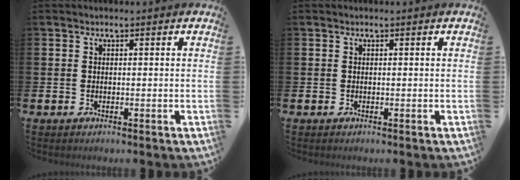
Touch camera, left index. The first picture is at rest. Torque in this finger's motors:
{"motor_torque": [0.02, 0.01, 0.01, 0.00]}